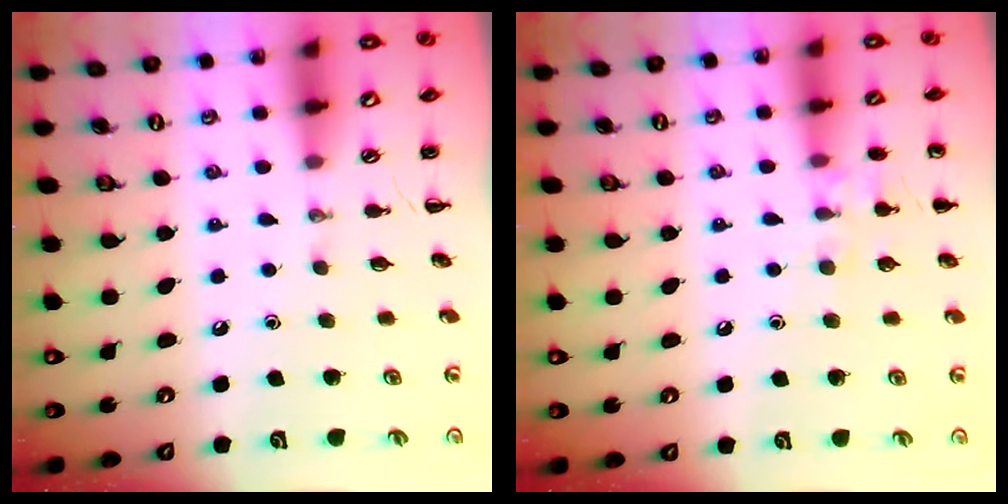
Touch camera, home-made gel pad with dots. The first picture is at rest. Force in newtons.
{"total": 7.9, "press": 7.6, "slide": 2.1}